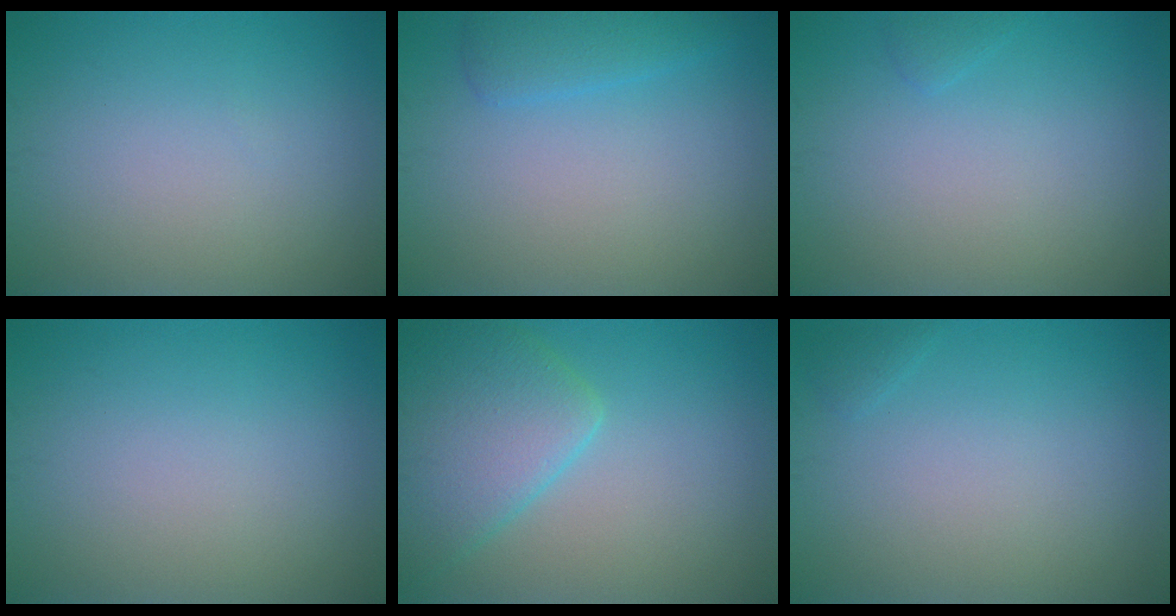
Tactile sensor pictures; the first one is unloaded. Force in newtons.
{"total": 2.2, "press": 2.2, "slide": 0.0}
{"total": 0.6, "press": 0.6, "slide": 0.1}
{"total": 0.0}
{"total": 6.4, "press": 6.4, "slide": 0.4}
{"total": 0.5, "press": 0.5, "slide": 0.0}